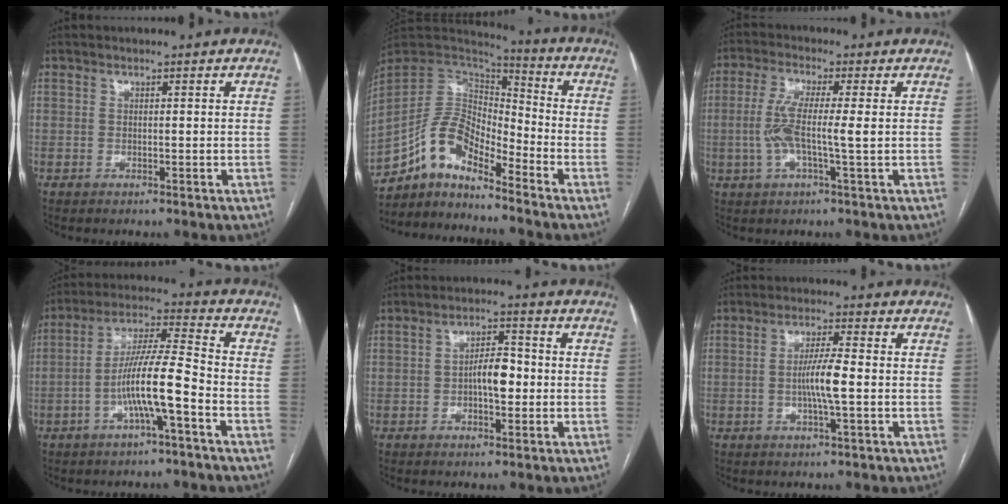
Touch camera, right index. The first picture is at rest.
{"total": 11.1, "force": [-8.7, 3.5, 6.0], "torque": [-0.115, 0.041, -0.163]}
{"total": 6.8, "force": [-0.4, 0.4, 6.8], "torque": [-0.147, 0.004, -0.012]}
{"total": 10.2, "force": [-3.8, 0.5, 9.4], "torque": [-0.178, 0.019, -0.070]}
{"total": 4.9, "force": [-0.9, 1.9, 4.5], "torque": [-0.075, 0.014, -0.015]}
{"total": 5.1, "force": [-0.8, -0.3, 5.0], "torque": [-0.099, -0.001, -0.016]}